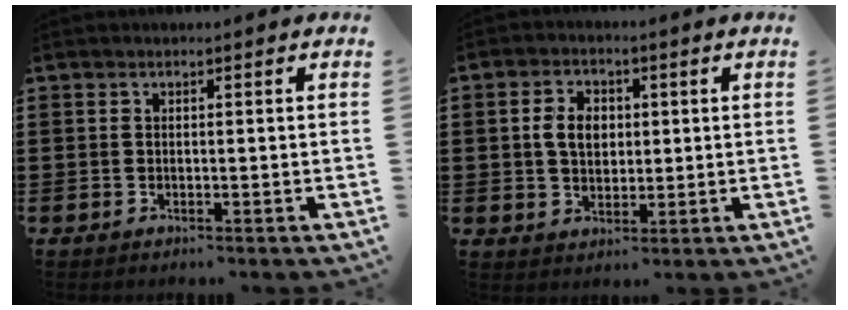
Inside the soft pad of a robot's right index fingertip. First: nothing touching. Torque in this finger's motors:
{"motor_torque": [0.35, -0.31, 0.43, 0.11]}